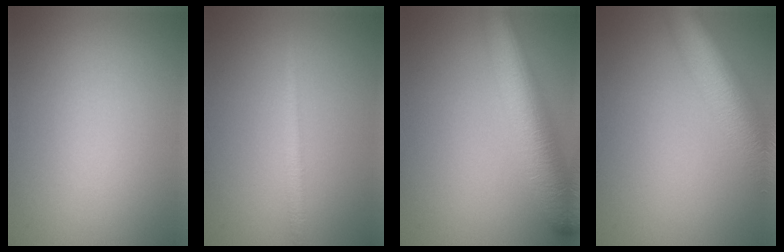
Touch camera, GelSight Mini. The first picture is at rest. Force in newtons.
{"total": 1.6, "press": 1.6, "slide": 0.1}
{"total": 8.5, "press": 8.5, "slide": 0.4}
{"total": 9.8, "press": 9.8, "slide": 0.4}